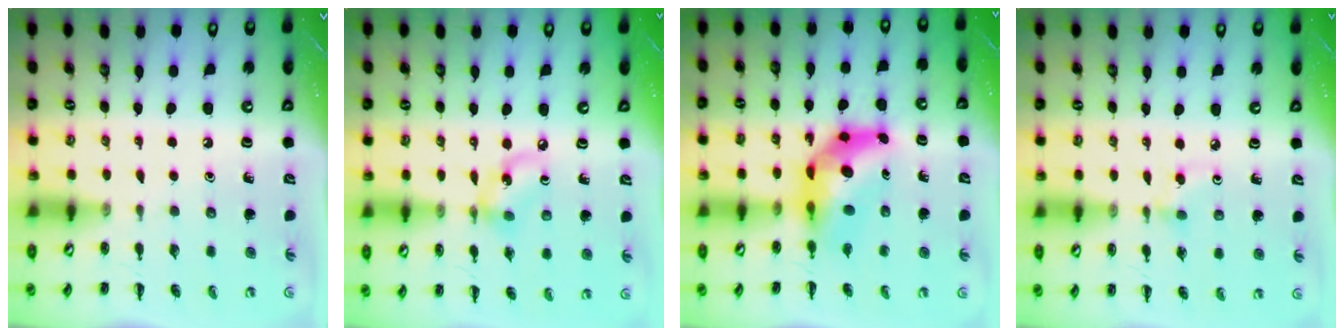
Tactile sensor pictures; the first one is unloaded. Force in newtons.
{"total": 7.4, "press": 7.3, "slide": 1.2}
{"total": 9.4, "press": 9.0, "slide": 2.7}
{"total": 3.0, "press": 2.8, "slide": 1.1}